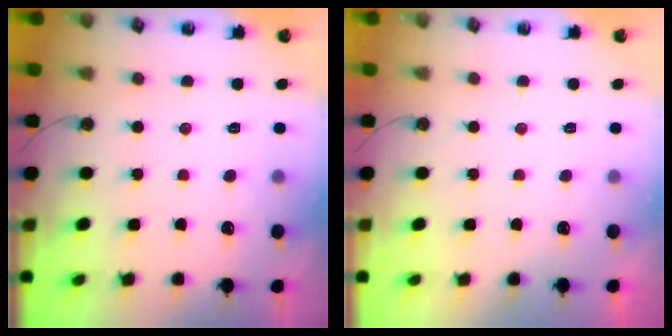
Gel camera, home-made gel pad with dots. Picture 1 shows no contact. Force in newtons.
{"total": 0.0}